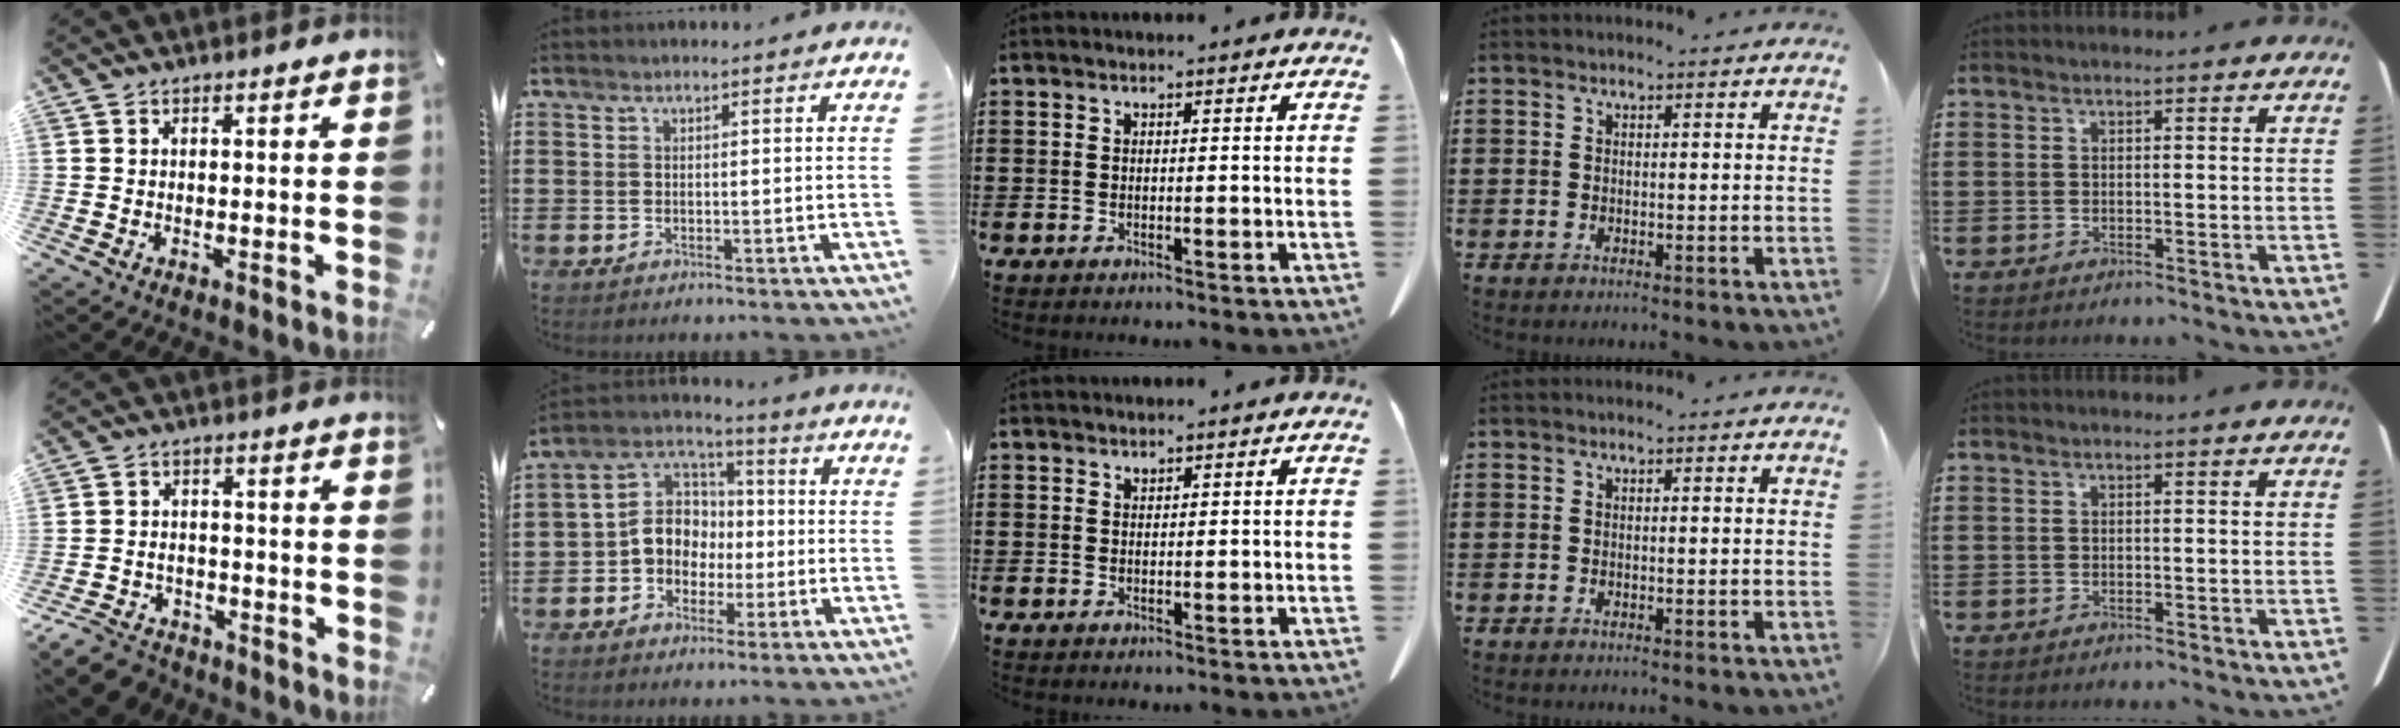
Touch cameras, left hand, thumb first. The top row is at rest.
{"thumb": {"total": 6.7, "force": [-5.1, 3.7, 2.2], "torque": [-0.050, 0.020, -0.100]}, "index": {"total": 8.5, "force": [-1.5, 7.3, 4.0], "torque": [-0.114, 0.015, -0.036]}, "middle": {"total": 0.7, "force": [0.7, 0.0, 0.0], "torque": [-0.002, -0.004, 0.017]}}